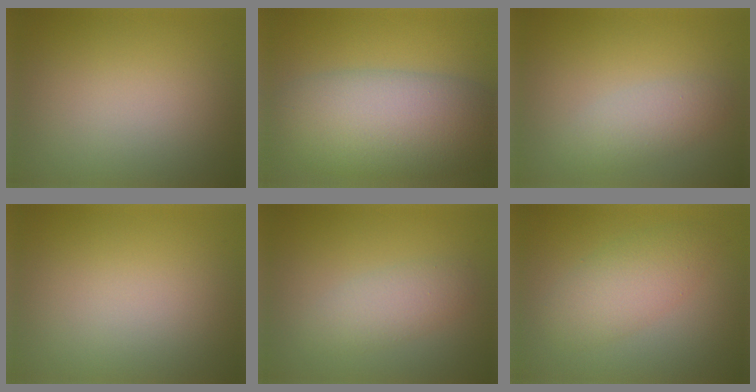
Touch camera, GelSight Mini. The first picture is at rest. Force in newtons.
{"total": 10.1, "press": 10.1, "slide": 0.6}
{"total": 2.4, "press": 2.4, "slide": 0.1}
{"total": 0.0}
{"total": 3.7, "press": 3.7, "slide": 0.1}
{"total": 3.8, "press": 3.8, "slide": 0.1}